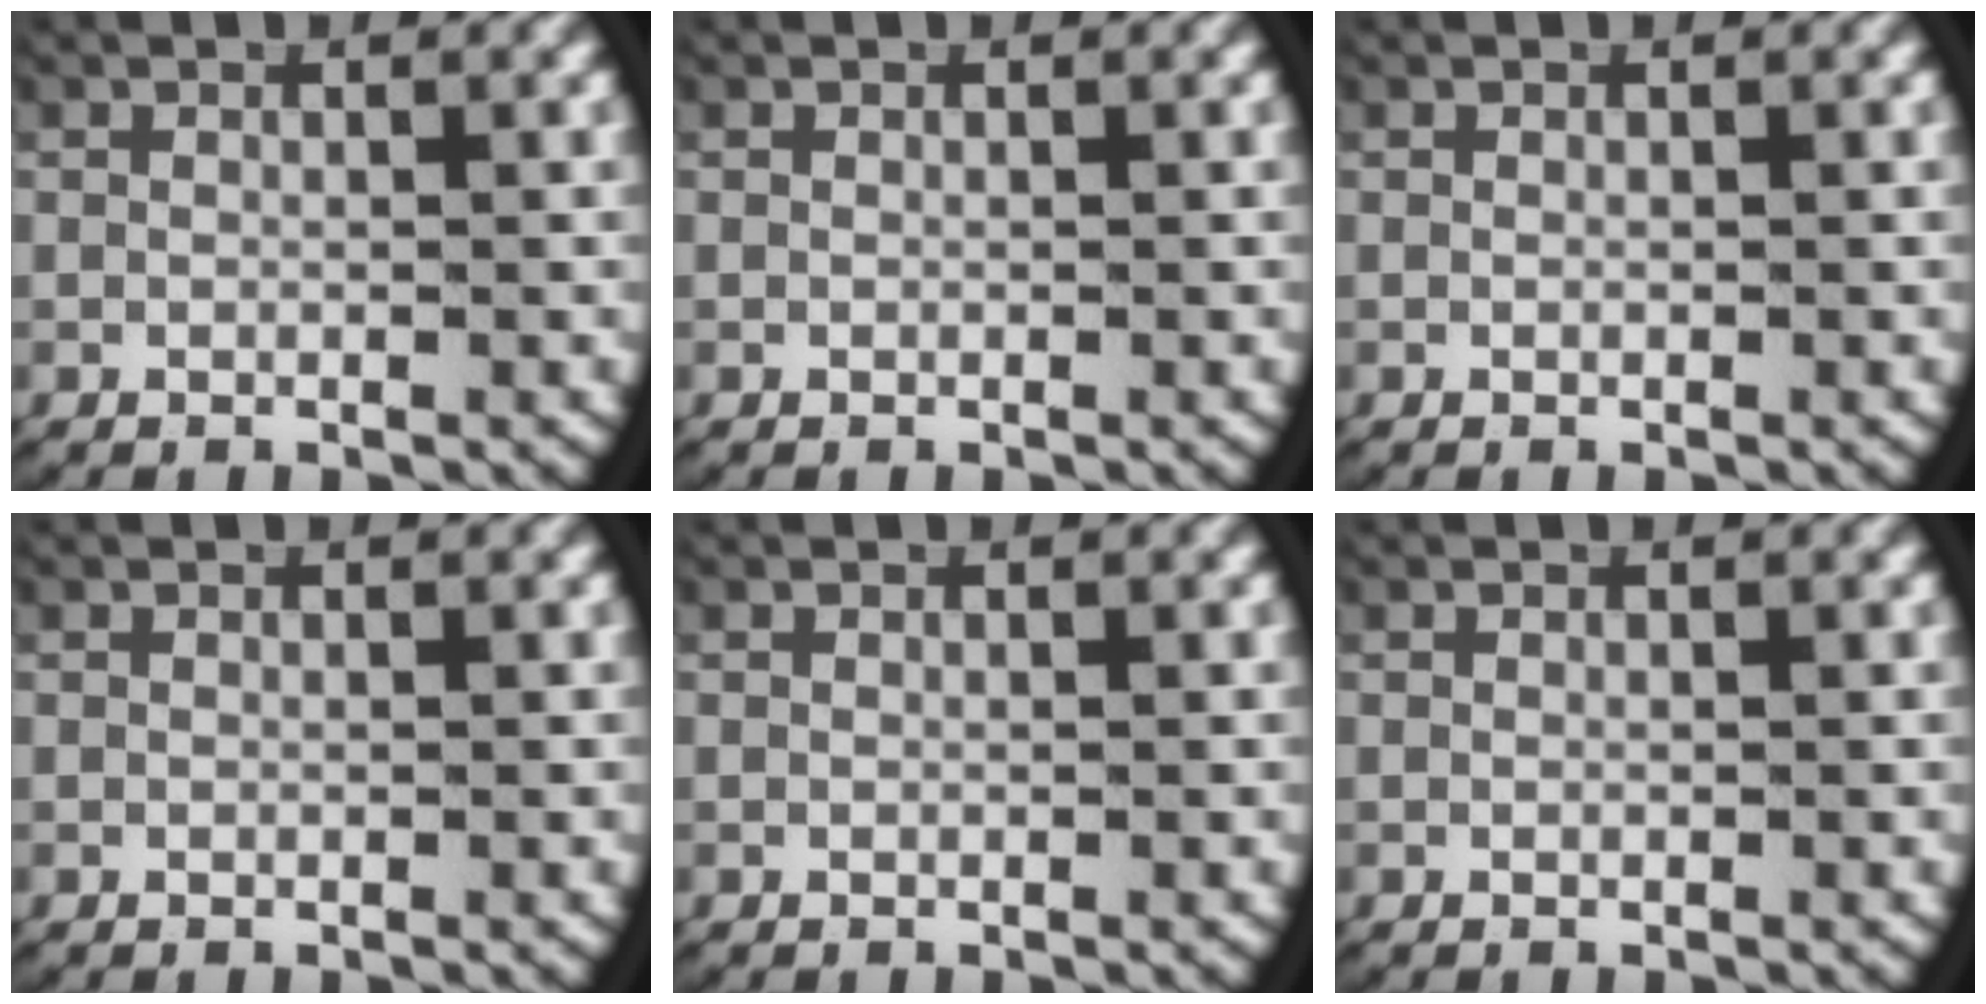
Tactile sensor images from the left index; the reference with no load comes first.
{"total": 0.0}
{"total": 0.0}
{"total": 0.0}
{"total": 0.0}
{"total": 0.0}